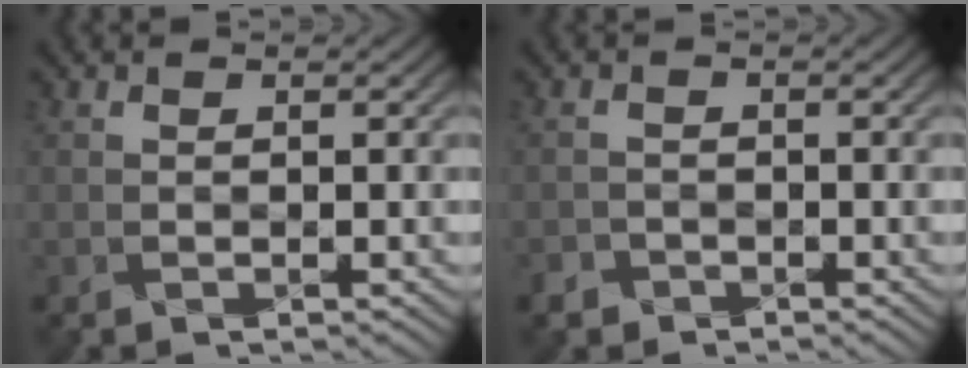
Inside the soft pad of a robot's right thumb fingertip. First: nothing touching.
{"total": 1.8, "force": [-1.6, 0.5, -0.7], "torque": [0.006, -0.009, -0.027]}